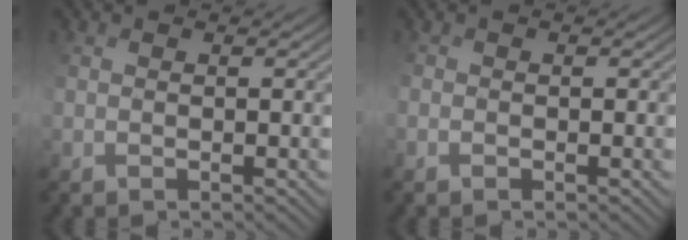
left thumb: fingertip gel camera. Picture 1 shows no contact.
{"total": 1.0, "force": [-0.5, 0.8, 0.4], "torque": [-0.011, 0.000, -0.008]}